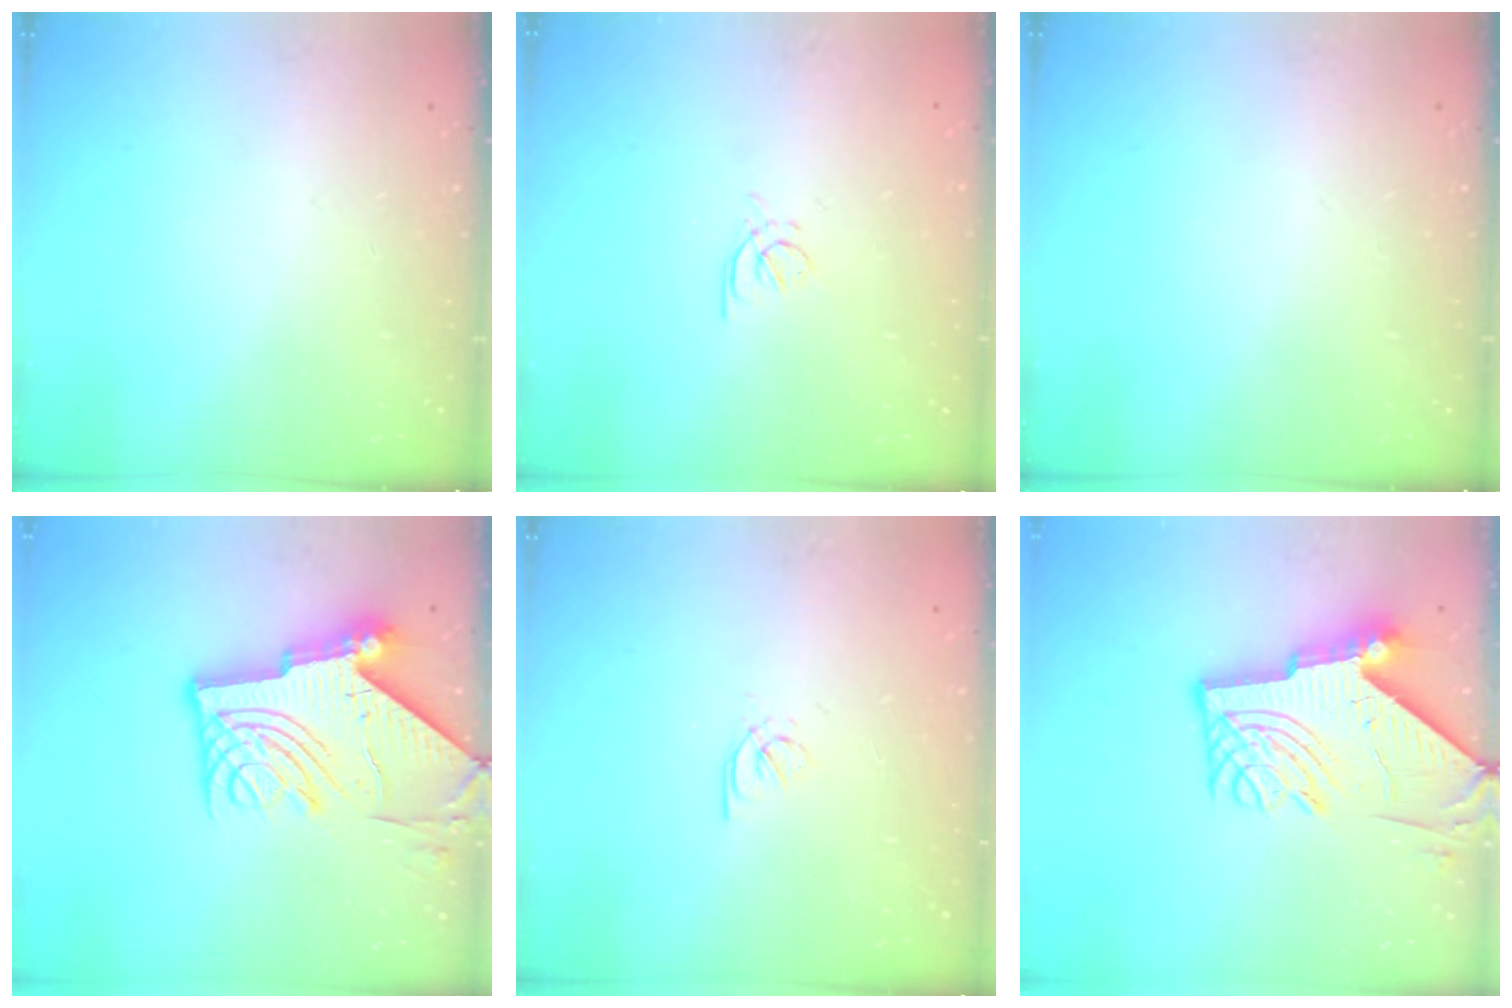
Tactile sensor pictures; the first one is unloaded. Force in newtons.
{"total": 1.5, "press": 1.4, "slide": 0.5}
{"total": 0.0}
{"total": 15.5, "press": 15.4, "slide": 1.5}
{"total": 2.3, "press": 2.3, "slide": 0.4}
{"total": 13.0, "press": 12.9, "slide": 1.6}